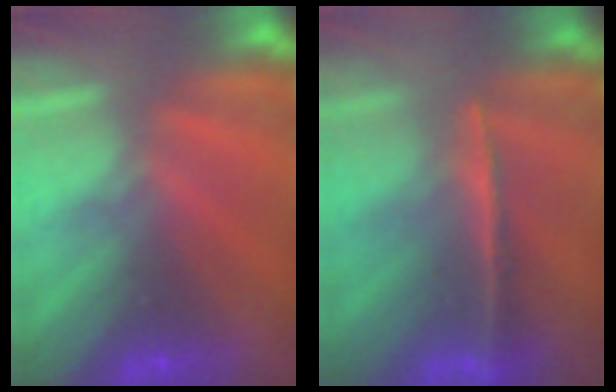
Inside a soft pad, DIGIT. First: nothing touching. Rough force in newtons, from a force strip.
{"total": 2.0}